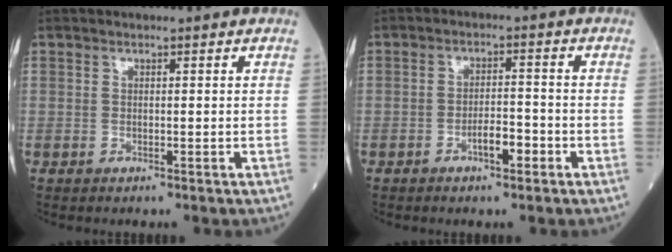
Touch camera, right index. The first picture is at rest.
{"total": 3.6, "force": [-1.9, 1.0, 2.9], "torque": [-0.045, 0.005, -0.033]}